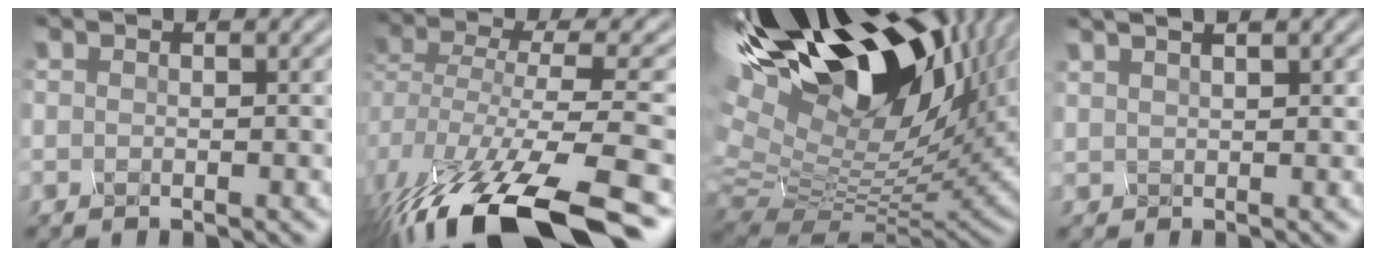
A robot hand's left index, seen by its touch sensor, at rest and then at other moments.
{"total": 11.7, "force": [-7.5, 3.7, 8.1], "torque": [-0.211, -0.017, -0.097]}
{"total": 17.5, "force": [9.9, 8.3, 11.8], "torque": [-0.249, 0.069, 0.166]}
{"total": 2.1, "force": [1.8, -0.1, 1.0], "torque": [-0.006, 0.021, 0.012]}